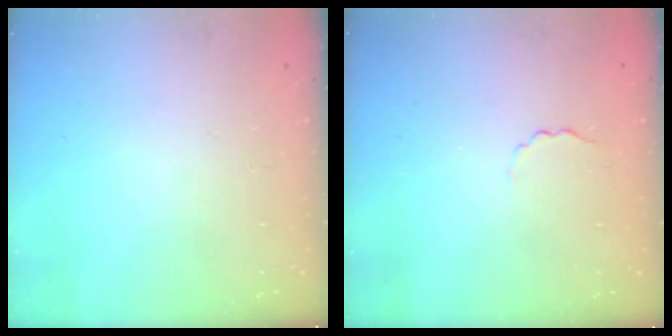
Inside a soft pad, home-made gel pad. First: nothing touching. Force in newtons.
{"total": 1.5, "press": 1.4, "slide": 0.5}